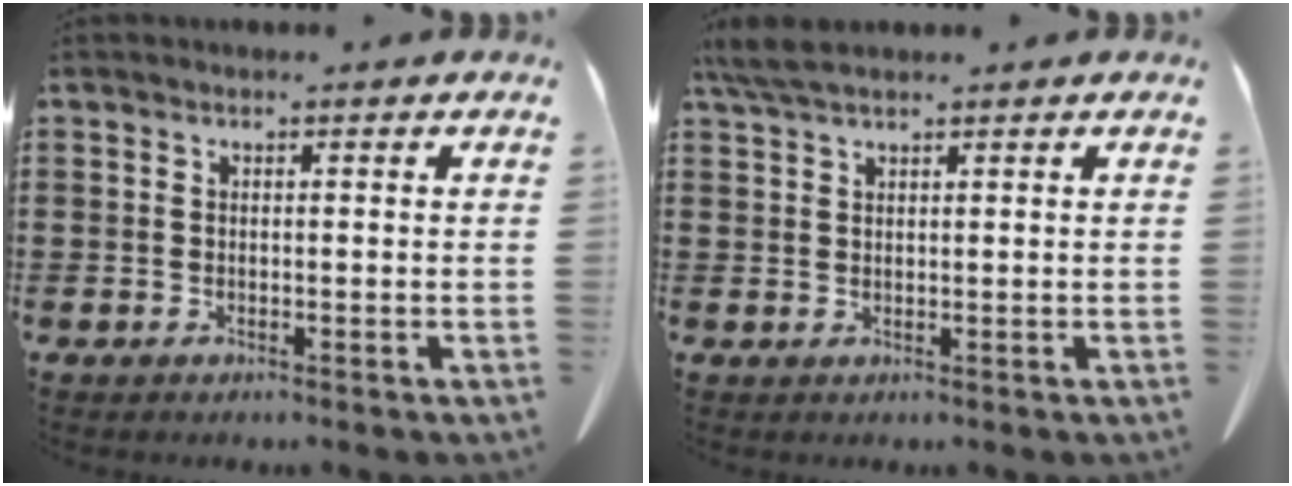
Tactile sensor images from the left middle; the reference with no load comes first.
{"total": 3.7, "force": [2.7, 0.8, 2.3], "torque": [-0.052, 0.003, 0.052]}